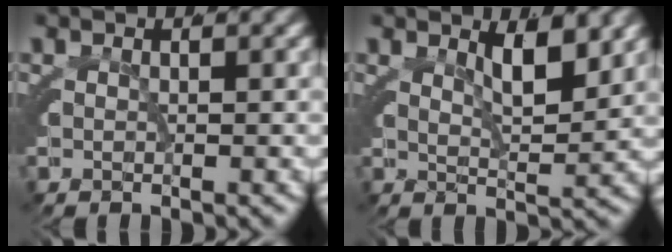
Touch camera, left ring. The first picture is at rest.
{"total": 2.4, "force": [1.6, 0.3, 1.7], "torque": [-0.024, -0.001, 0.027]}